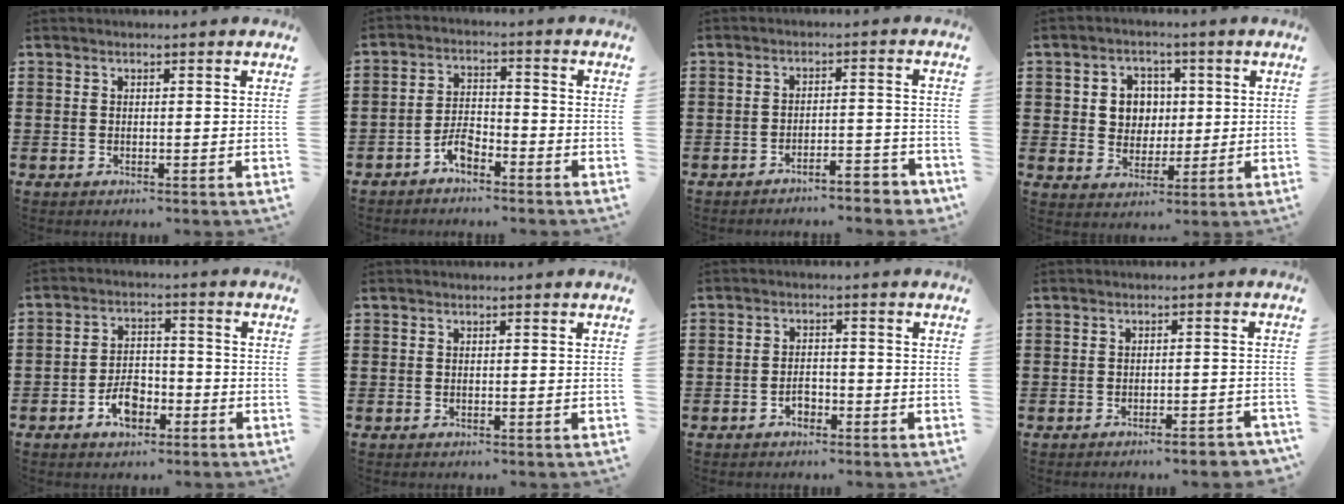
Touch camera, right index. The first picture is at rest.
{"total": 4.0, "force": [-2.9, 1.7, 2.1], "torque": [-0.045, 0.008, -0.058]}
{"total": 3.8, "force": [-3.7, 0.2, 0.7], "torque": [-0.016, 0.003, -0.079]}
{"total": 5.5, "force": [0.9, 5.0, 2.0], "torque": [-0.053, 0.014, 0.012]}
{"total": 5.5, "force": [-2.8, 3.3, 3.5], "torque": [-0.054, 0.006, -0.053]}
{"total": 0.0}
{"total": 2.2, "force": [-1.3, 1.2, 1.3], "torque": [-0.028, 0.003, -0.028]}
{"total": 2.4, "force": [-2.0, 0.0, 1.3], "torque": [-0.021, 0.001, -0.040]}